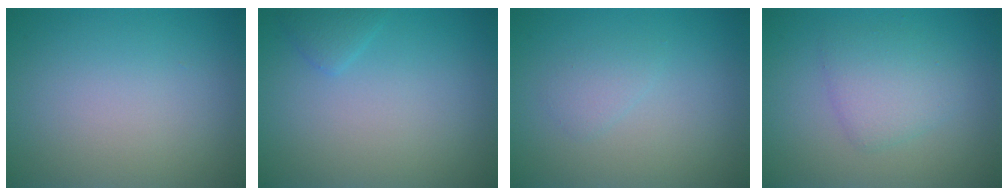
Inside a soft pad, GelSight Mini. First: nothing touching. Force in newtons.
{"total": 1.1, "press": 1.1, "slide": 0.1}
{"total": 1.1, "press": 1.1, "slide": 0.1}
{"total": 2.8, "press": 2.8, "slide": 0.2}